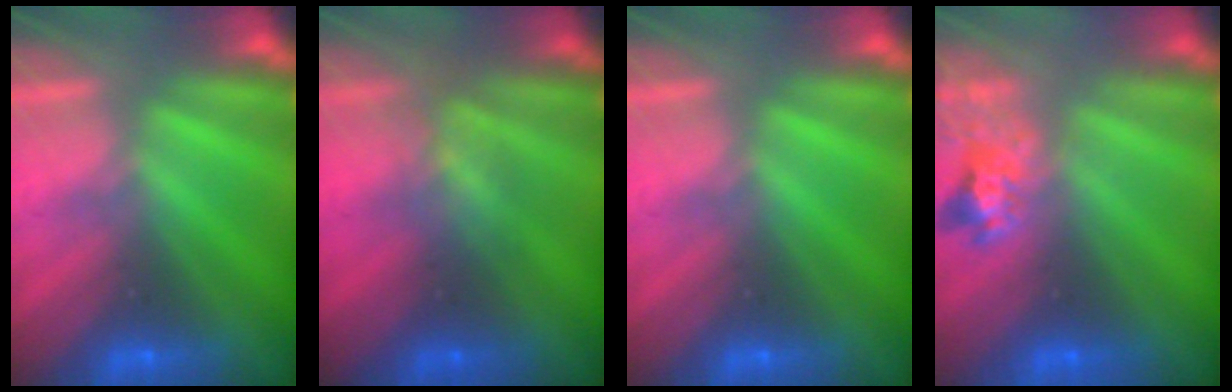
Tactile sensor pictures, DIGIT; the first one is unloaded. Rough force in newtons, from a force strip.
{"total": 2.7}
{"total": 0.0}
{"total": 2.4}